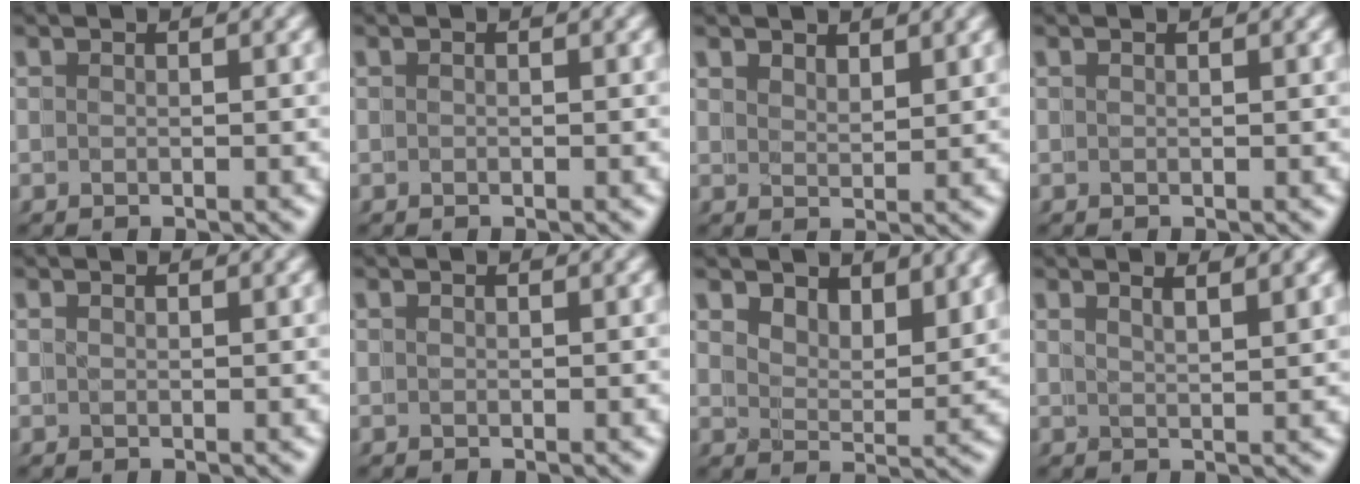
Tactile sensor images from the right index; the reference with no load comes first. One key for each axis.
{"total": 0.0}
{"total": 2.4, "fx": 1.9, "fy": -1.2, "fz": -0.9, "tx": 0.016, "ty": -0.006, "tz": 0.041}
{"total": 0.6, "fx": 0.2, "fy": -0.2, "fz": -0.6, "tx": 0.008, "ty": -0.001, "tz": 0.002}
{"total": 1.5, "fx": 0.1, "fy": -0.9, "fz": -1.2, "tx": 0.014, "ty": -0.004, "tz": 0.005}
{"total": 0.5, "fx": 0.3, "fy": 0.1, "fz": -0.4, "tx": 0.006, "ty": 0.001, "tz": 0.003}
{"total": 3.1, "fx": 3.0, "fy": -0.6, "fz": -0.6, "tx": 0.004, "ty": -0.011, "tz": 0.054}
{"total": 2.9, "fx": 1.6, "fy": -2.3, "fz": -0.7, "tx": 0.013, "ty": -0.004, "tz": 0.035}